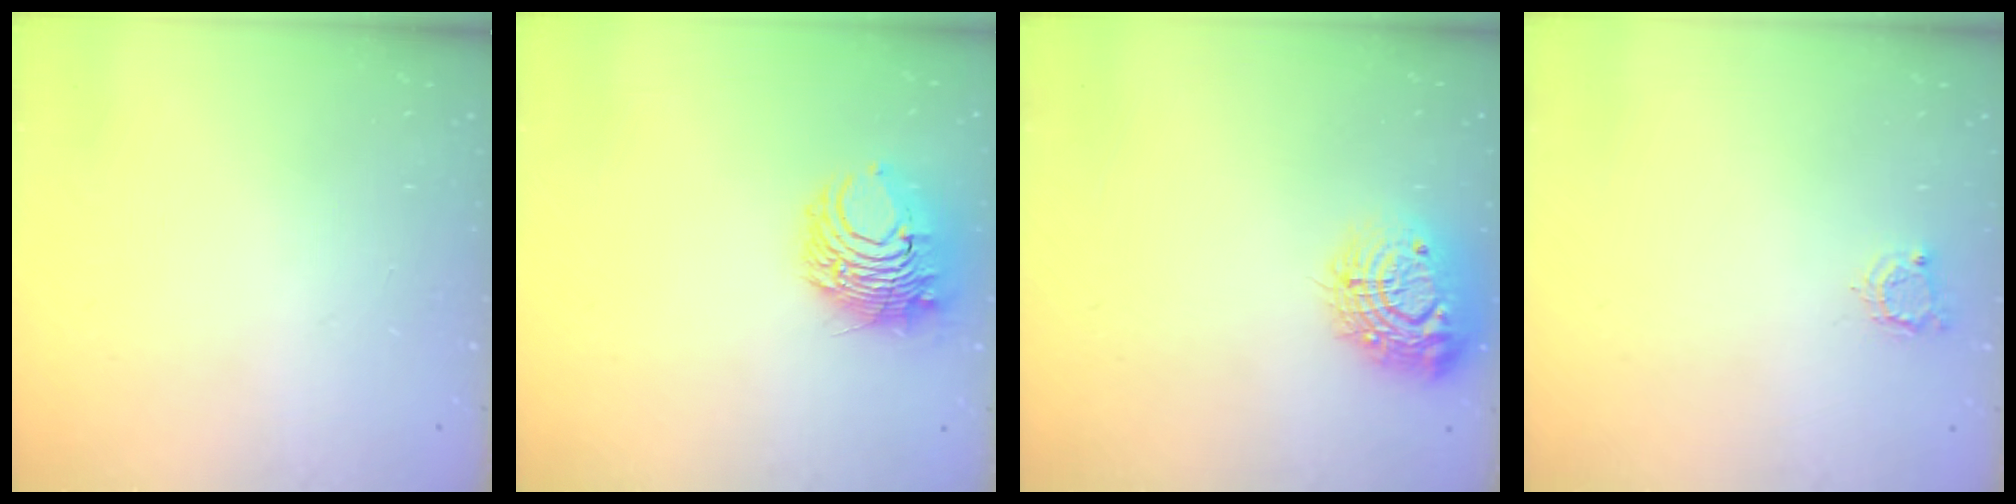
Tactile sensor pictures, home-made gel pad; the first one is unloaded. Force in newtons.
{"total": 8.4, "press": 8.3, "slide": 1.2}
{"total": 14.6, "press": 14.6, "slide": 1.0}
{"total": 4.4, "press": 4.3, "slide": 0.2}